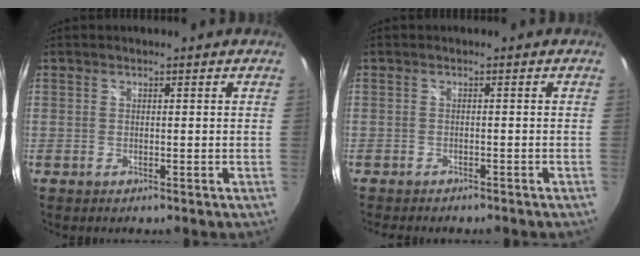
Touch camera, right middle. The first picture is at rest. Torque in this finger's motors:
{"motor_torque": [1.07, -1.07, 0.21, 0.08]}